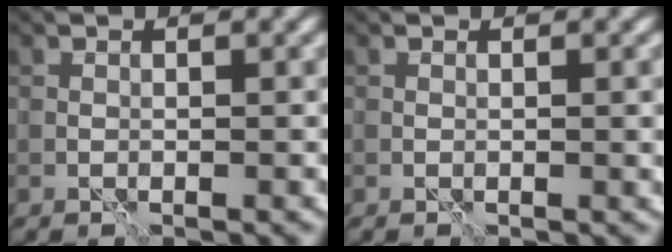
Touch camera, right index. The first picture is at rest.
{"total": 0.6, "force": [0.0, 0.1, 0.6], "torque": [-0.007, -0.002, 0.000]}